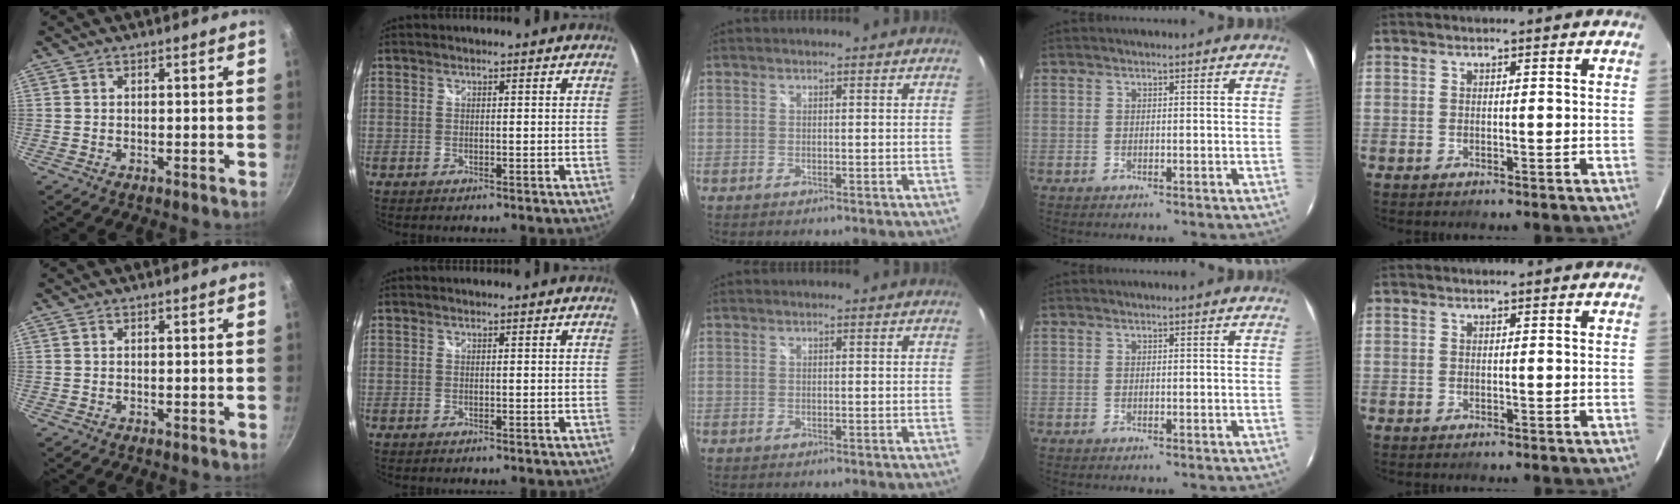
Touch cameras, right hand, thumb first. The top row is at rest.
{}